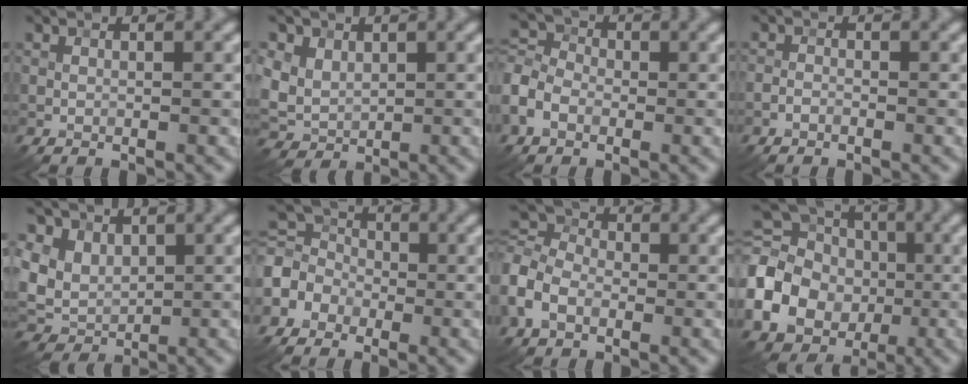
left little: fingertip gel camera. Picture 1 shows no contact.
{"total": 5.9, "force": [2.2, 4.6, 2.9], "torque": [-0.085, 0.016, 0.043]}
{"total": 4.5, "force": [-1.5, 3.5, 2.5], "torque": [-0.056, 0.011, -0.045]}
{"total": 0.7, "force": [-0.5, 0.3, 0.4], "torque": [-0.006, 0.001, -0.013]}
{"total": 7.6, "force": [2.7, 5.9, 3.9], "torque": [-0.092, 0.024, 0.043]}
{"total": 4.2, "force": [-1.7, 3.5, 1.6], "torque": [-0.042, 0.011, -0.052]}
{"total": 5.0, "force": [-1.3, 3.7, 3.0], "torque": [-0.067, 0.011, -0.043]}
{"total": 16.1, "force": [-2.1, 13.5, 8.5], "torque": [-0.194, 0.003, -0.075]}